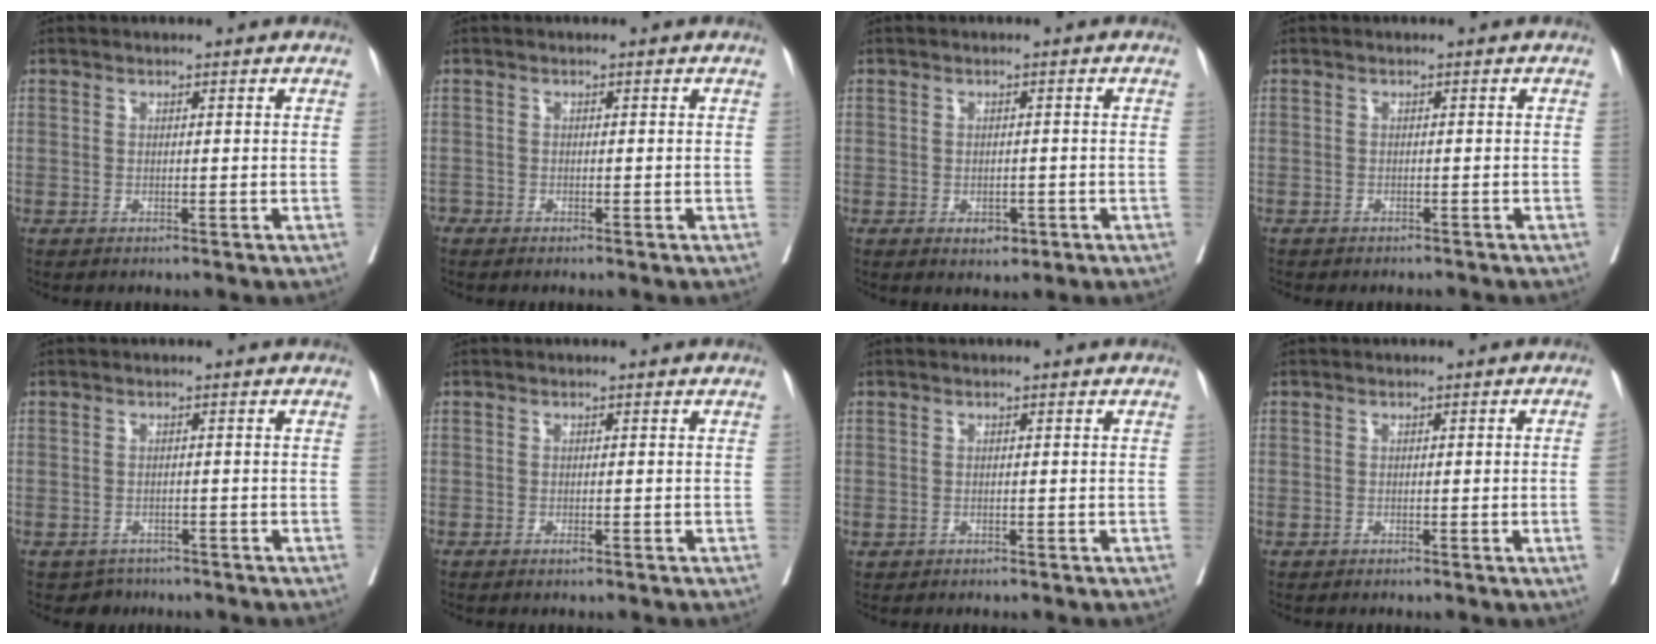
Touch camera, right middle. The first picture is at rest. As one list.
[{"total": 0.6, "force": [-0.6, 0.3, -0.1], "torque": [-0.001, 0.000, -0.014]}, {"total": 2.4, "force": [-1.1, 1.5, 1.5], "torque": [-0.016, 0.001, -0.007]}, {"total": 3.4, "force": [-3.1, 0.9, 1.1], "torque": [-0.015, -0.003, -0.038]}, {"total": 2.7, "force": [-1.9, 1.9, -0.1], "torque": [0.001, 0.005, -0.028]}, {"total": 0.7, "force": [-0.4, 0.2, 0.5], "torque": [-0.007, 0.001, -0.006]}, {"total": 0.6, "force": [-0.2, 0.6, 0.1], "torque": [-0.002, 0.003, 0.001]}, {"total": 2.3, "force": [-0.3, -0.5, 2.2], "torque": [-0.034, 0.005, 0.000]}]